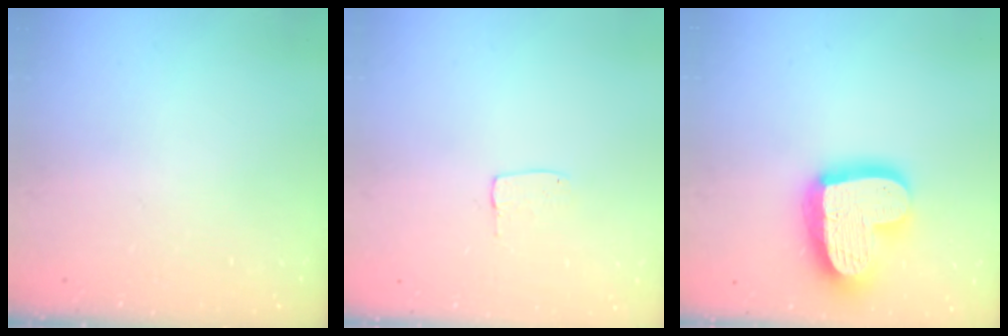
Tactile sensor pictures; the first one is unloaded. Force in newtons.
{"total": 3.4, "press": 3.4, "slide": 0.2}
{"total": 21.7, "press": 21.6, "slide": 2.0}